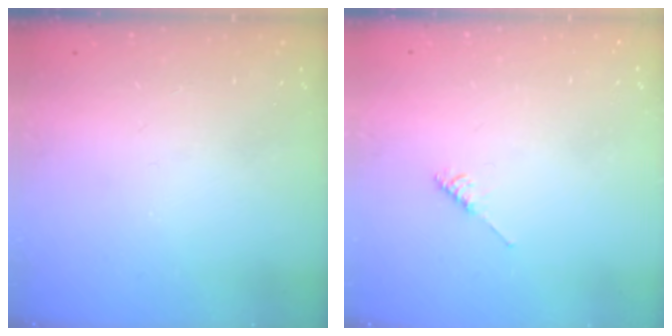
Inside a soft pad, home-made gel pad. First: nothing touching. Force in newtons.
{"total": 2.2, "press": 2.2, "slide": 0.5}